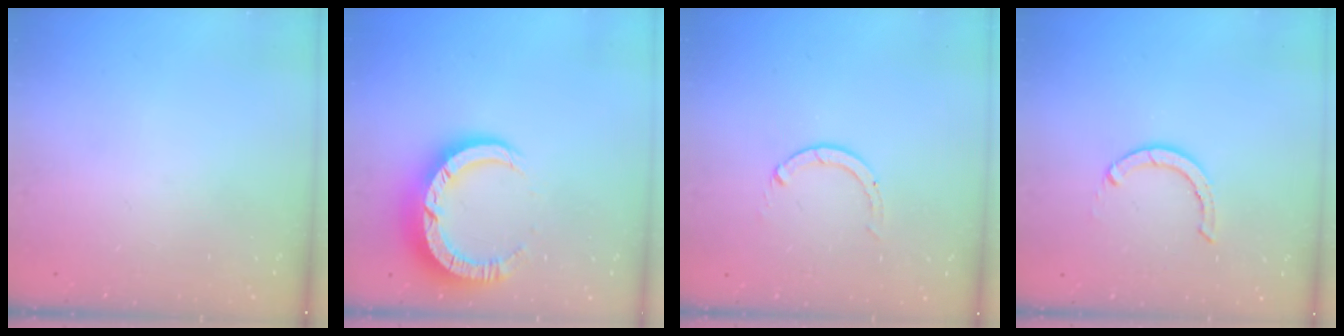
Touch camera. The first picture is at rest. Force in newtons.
{"total": 10.4, "press": 10.4, "slide": 1.1}
{"total": 0.0}
{"total": 2.9, "press": 2.9, "slide": 0.1}